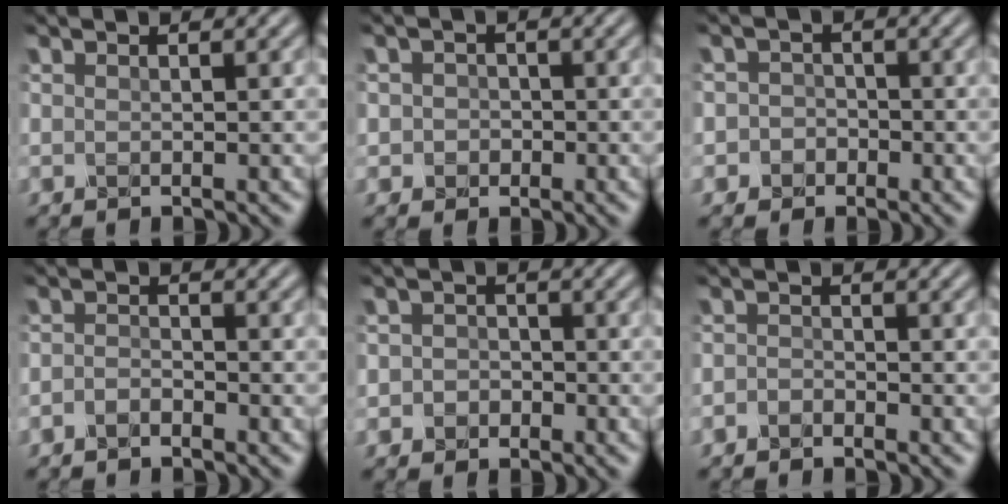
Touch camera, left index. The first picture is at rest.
{"total": 1.8, "force": [-0.2, 1.7, 0.4], "torque": [0.013, -0.003, -0.011]}
{"total": 2.4, "force": [-0.8, 2.3, 0.3], "torque": [0.025, 0.006, -0.029]}
{"total": 1.2, "force": [-0.9, 0.5, 0.6], "torque": [-0.012, 0.002, -0.021]}
{"total": 2.0, "force": [-0.5, 1.8, 0.5], "torque": [0.015, 0.001, -0.023]}
{"total": 1.0, "force": [-0.8, 0.5, 0.3], "torque": [-0.004, 0.001, -0.018]}